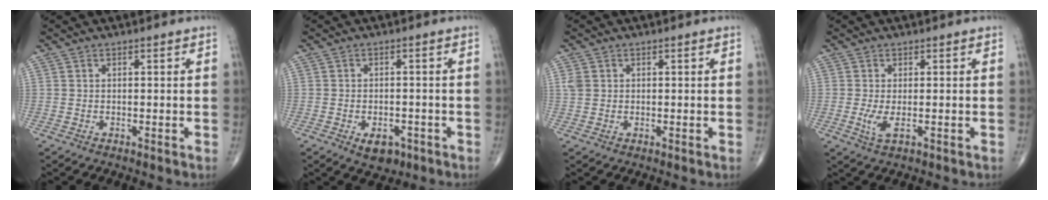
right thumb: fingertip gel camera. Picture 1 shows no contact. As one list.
[{"total": 4.7, "force": [-2.2, 2.9, 2.9], "torque": [-0.031, 0.007, -0.026]}, {"total": 1.8, "force": [0.4, 1.5, 0.9], "torque": [-0.020, 0.004, 0.011]}, {"total": 2.9, "force": [-0.5, 0.9, 2.7], "torque": [-0.065, -0.010, -0.007]}]